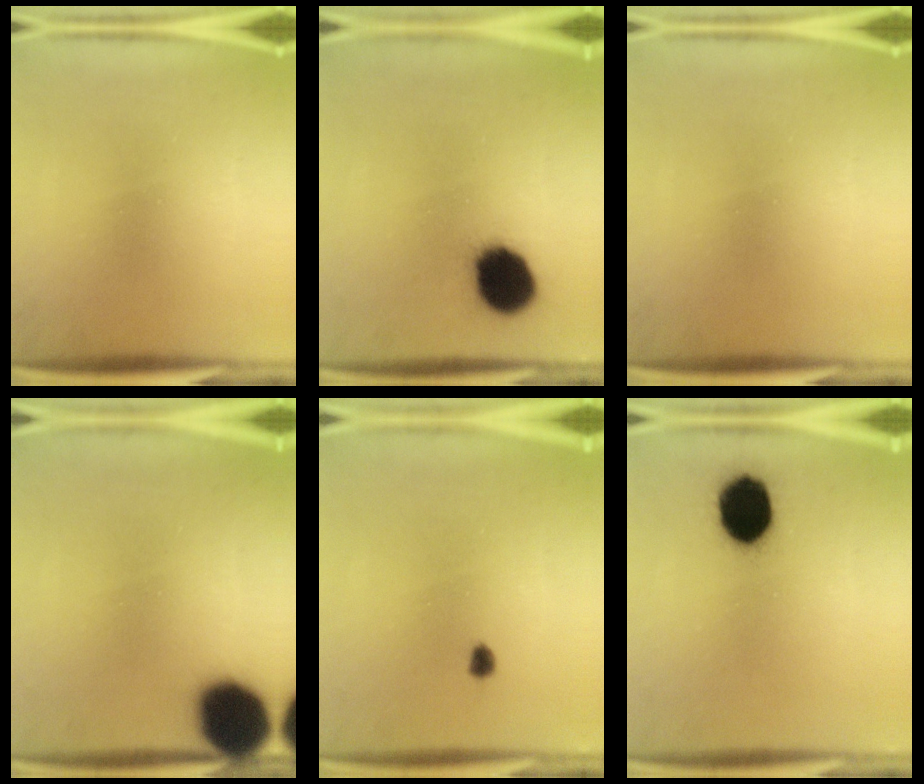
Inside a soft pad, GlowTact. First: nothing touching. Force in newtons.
{"total": 13.7}
{"total": 0.0}
{"total": 16.3}
{"total": 1.7}
{"total": 12.7}